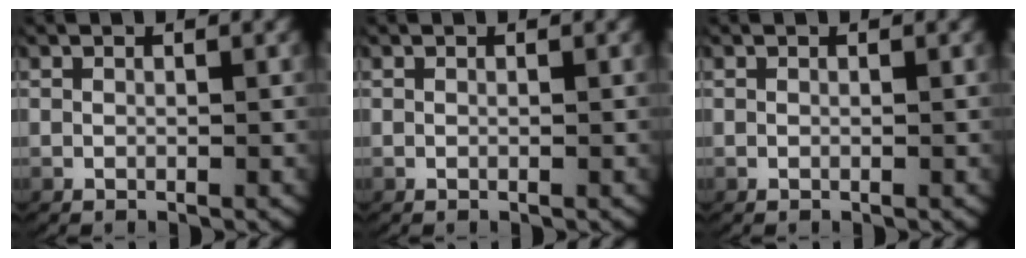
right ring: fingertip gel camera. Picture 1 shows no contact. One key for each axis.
{"total": 0.0}
{"total": 0.0}